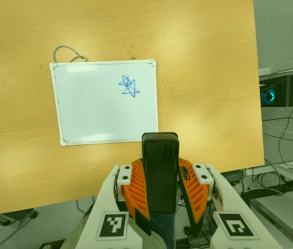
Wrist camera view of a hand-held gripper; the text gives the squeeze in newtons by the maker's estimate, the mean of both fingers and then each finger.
{"total": 9.6, "left": 8.1, "right": 11.2}